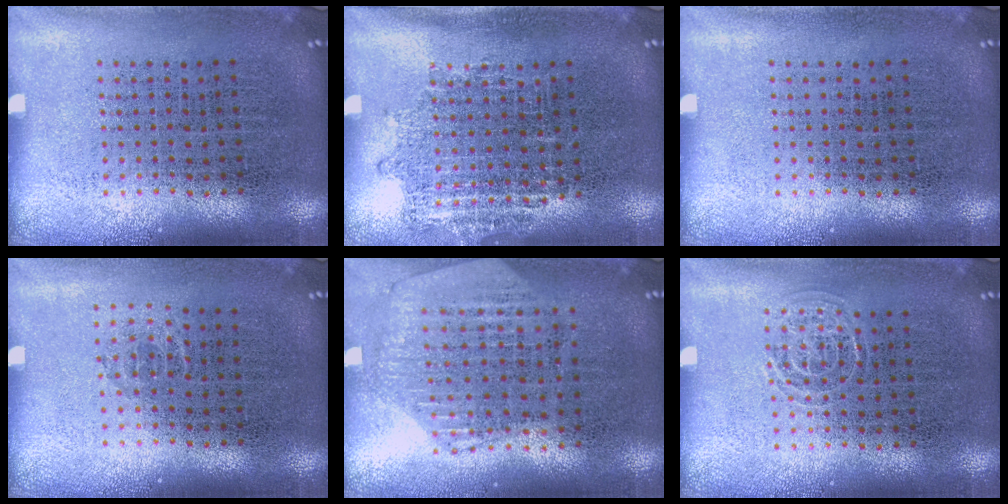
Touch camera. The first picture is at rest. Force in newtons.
{"total": 0.9, "press": 0.8, "slide": 0.3}
{"total": 0.0}
{"total": 0.5, "press": 0.4, "slide": 0.4}
{"total": 1.2, "press": 1.1, "slide": 0.2}
{"total": 0.5, "press": 0.5, "slide": 0.1}